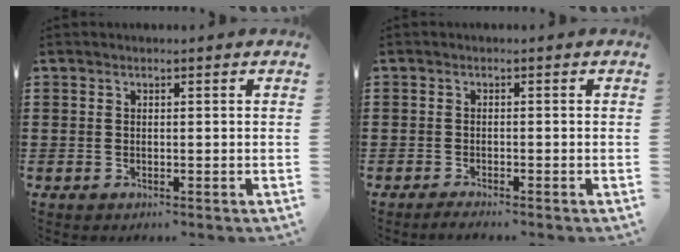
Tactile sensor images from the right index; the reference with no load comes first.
{"total": 1.2, "force": [-1.2, -0.1, 0.2], "torque": [-0.004, -0.003, -0.023]}